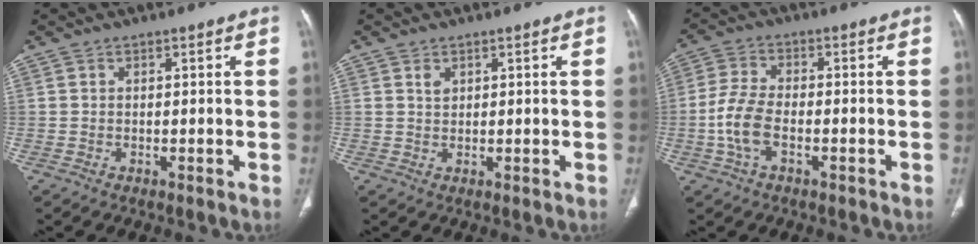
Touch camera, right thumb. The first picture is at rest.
{"total": 1.5, "force": [0.8, 1.0, 0.8], "torque": [-0.009, -0.004, 0.017]}
{"total": 7.3, "force": [-2.0, 3.8, 5.9], "torque": [-0.132, 0.018, -0.043]}